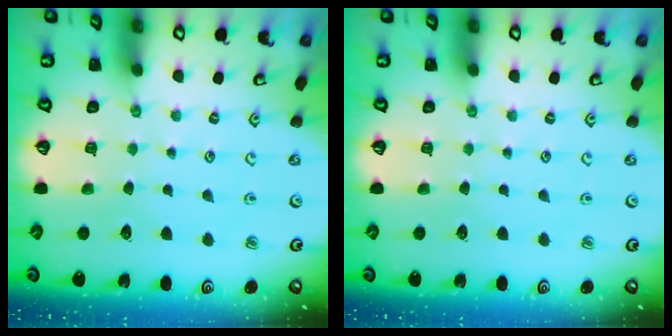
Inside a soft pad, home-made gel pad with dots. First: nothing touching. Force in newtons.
{"total": 0.0}